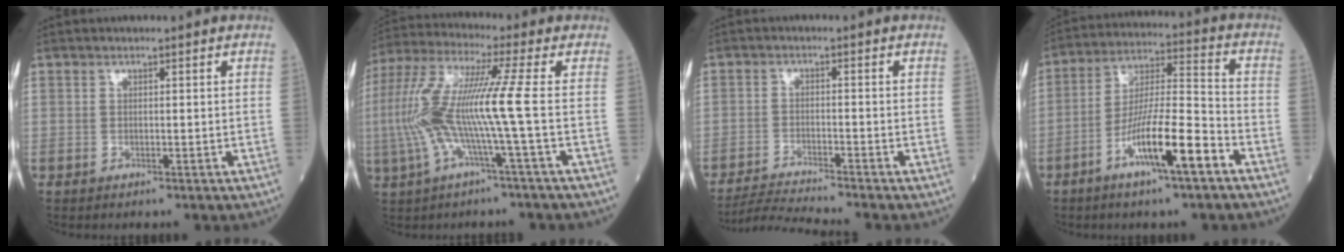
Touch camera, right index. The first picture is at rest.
{"total": 12.1, "force": [-1.8, -0.9, 12.0], "torque": [-0.264, 0.015, -0.045]}
{"total": 6.2, "force": [-5.6, -2.2, 1.4], "torque": [-0.029, -0.020, -0.100]}
{"total": 12.6, "force": [-6.3, 1.1, 10.9], "torque": [-0.198, -0.003, -0.115]}